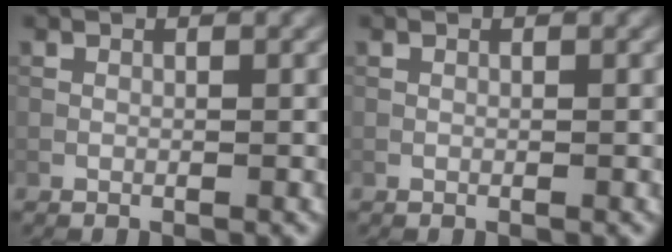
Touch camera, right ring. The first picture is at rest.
{"total": 0.0}